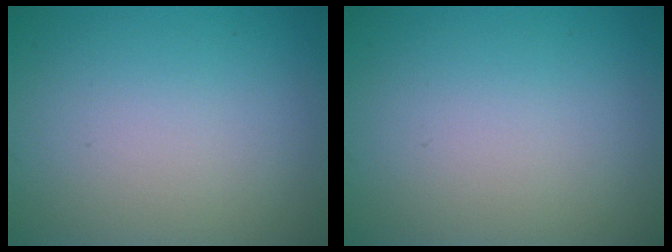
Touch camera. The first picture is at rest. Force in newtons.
{"total": 0.0}